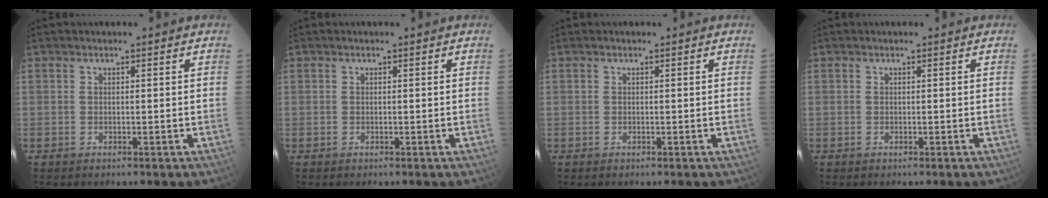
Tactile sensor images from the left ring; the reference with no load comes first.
{"total": 0.0}
{"total": 0.0}
{"total": 0.0}